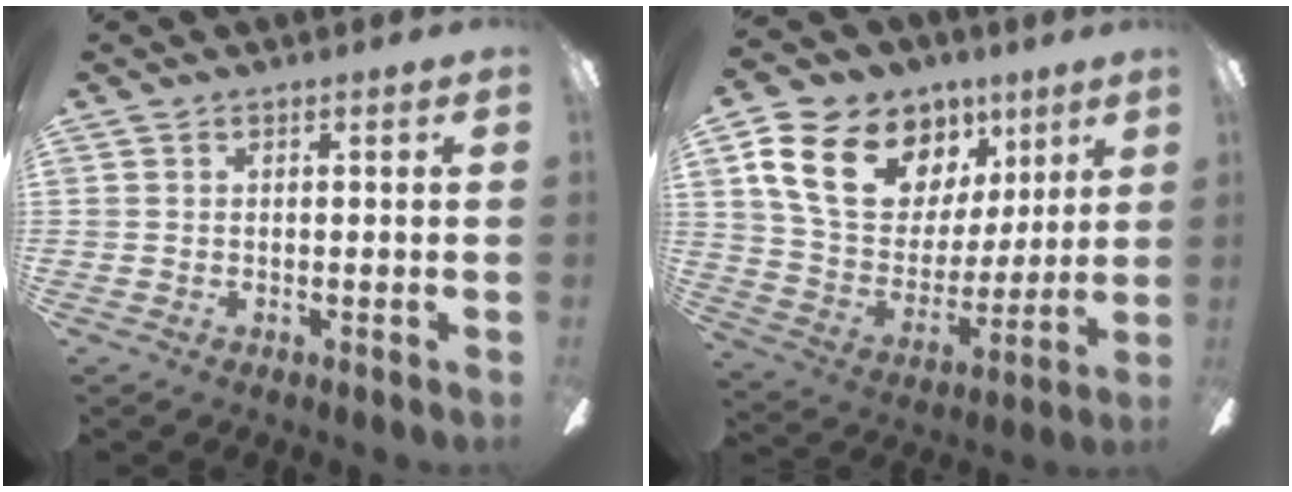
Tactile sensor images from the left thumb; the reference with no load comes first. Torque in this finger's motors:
{"motor_torque": [0.35, 0.52, 1.28, -1.49, 0.32]}